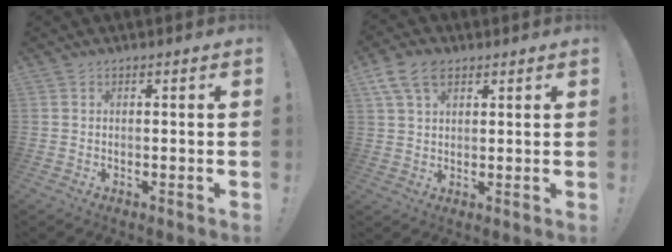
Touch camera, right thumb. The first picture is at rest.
{"total": 8.7, "force": [4.5, 5.4, 5.2], "torque": [-0.095, -0.001, 0.089]}